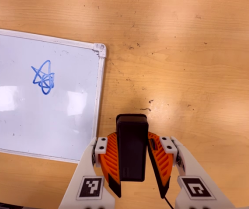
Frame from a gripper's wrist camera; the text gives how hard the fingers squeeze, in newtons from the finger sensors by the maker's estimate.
{"total": 6.4, "left": 5.0, "right": 7.9}